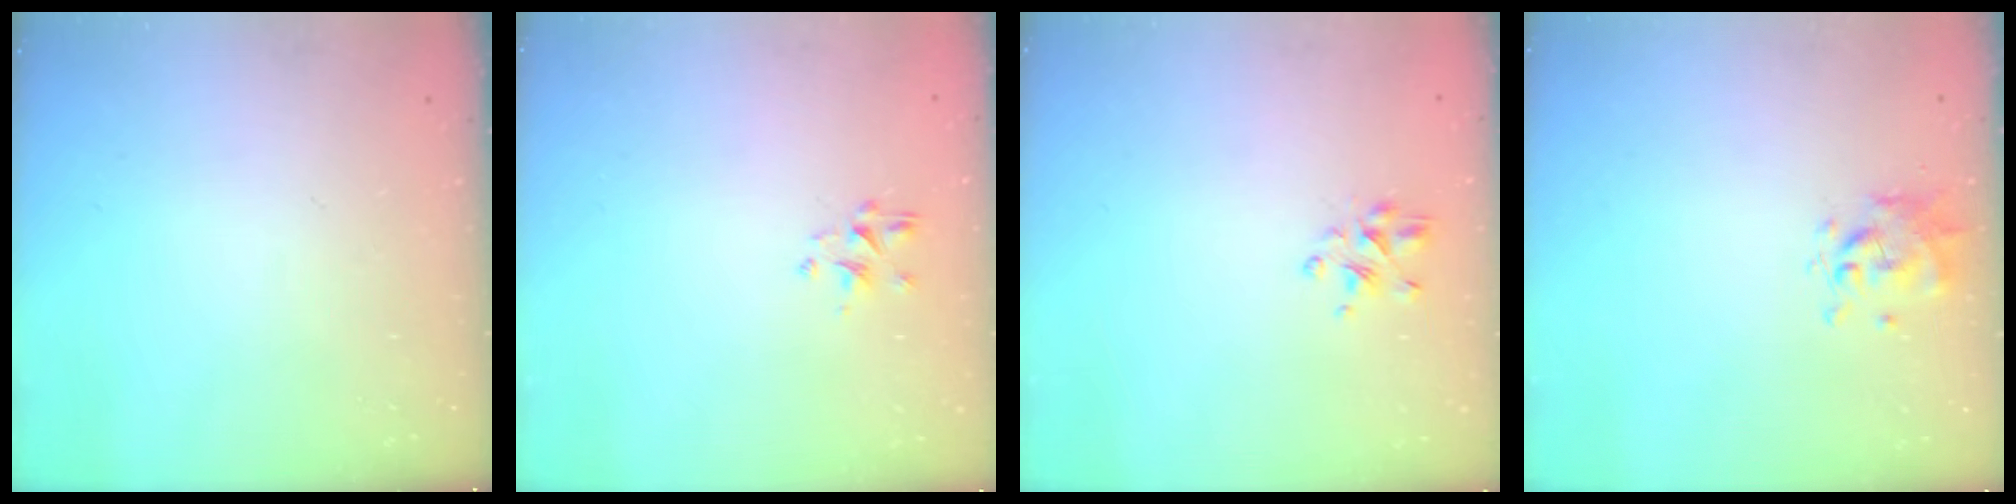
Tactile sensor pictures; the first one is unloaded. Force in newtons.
{"total": 1.5, "press": 1.4, "slide": 0.7}
{"total": 3.2, "press": 2.9, "slide": 1.2}
{"total": 0.9, "press": 0.9, "slide": 0.2}